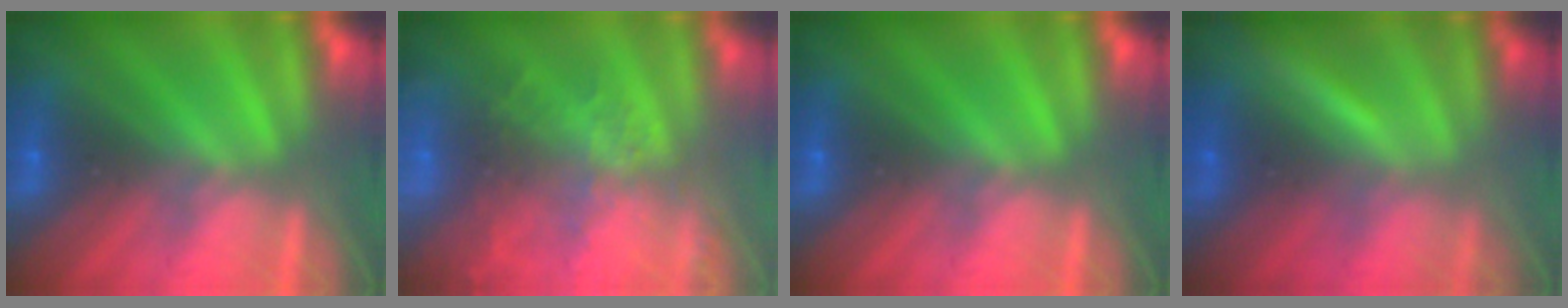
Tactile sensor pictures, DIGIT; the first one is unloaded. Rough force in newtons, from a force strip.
{"total": 6.8}
{"total": 0.0}
{"total": 1.7}